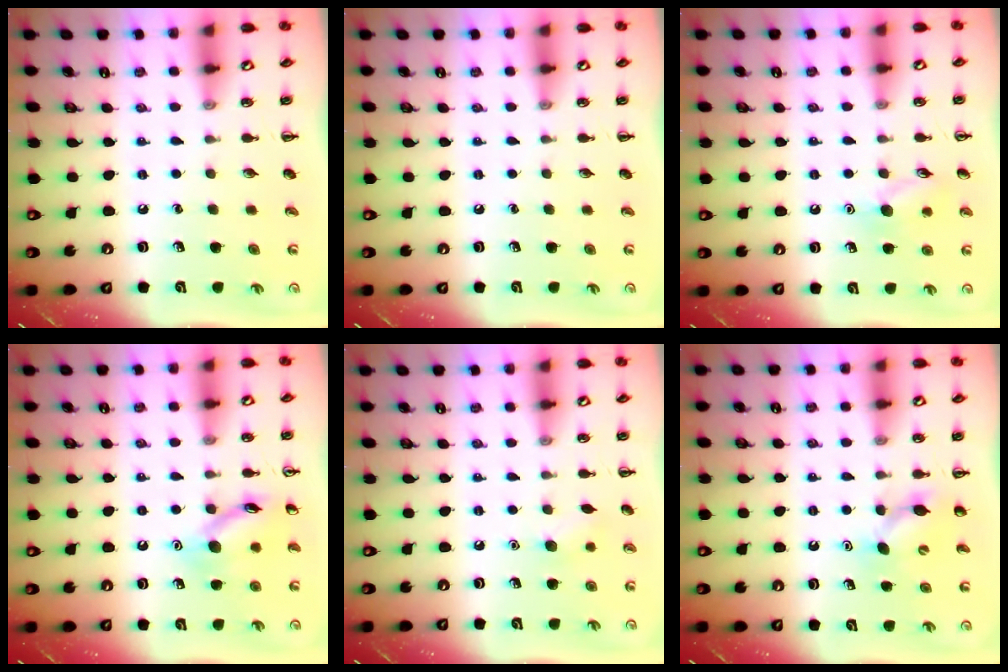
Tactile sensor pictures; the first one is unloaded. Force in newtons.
{"total": 0.0}
{"total": 8.7, "press": 8.5, "slide": 1.4}
{"total": 11.7, "press": 11.7, "slide": 0.7}
{"total": 6.8, "press": 6.5, "slide": 1.9}
{"total": 6.8, "press": 6.7, "slide": 1.3}